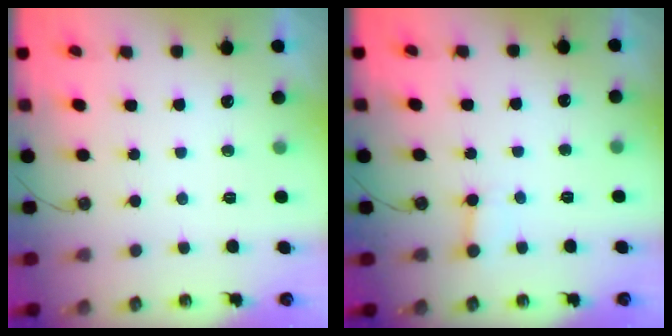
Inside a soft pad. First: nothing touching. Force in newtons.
{"total": 2.9, "press": 2.9, "slide": 0.3}